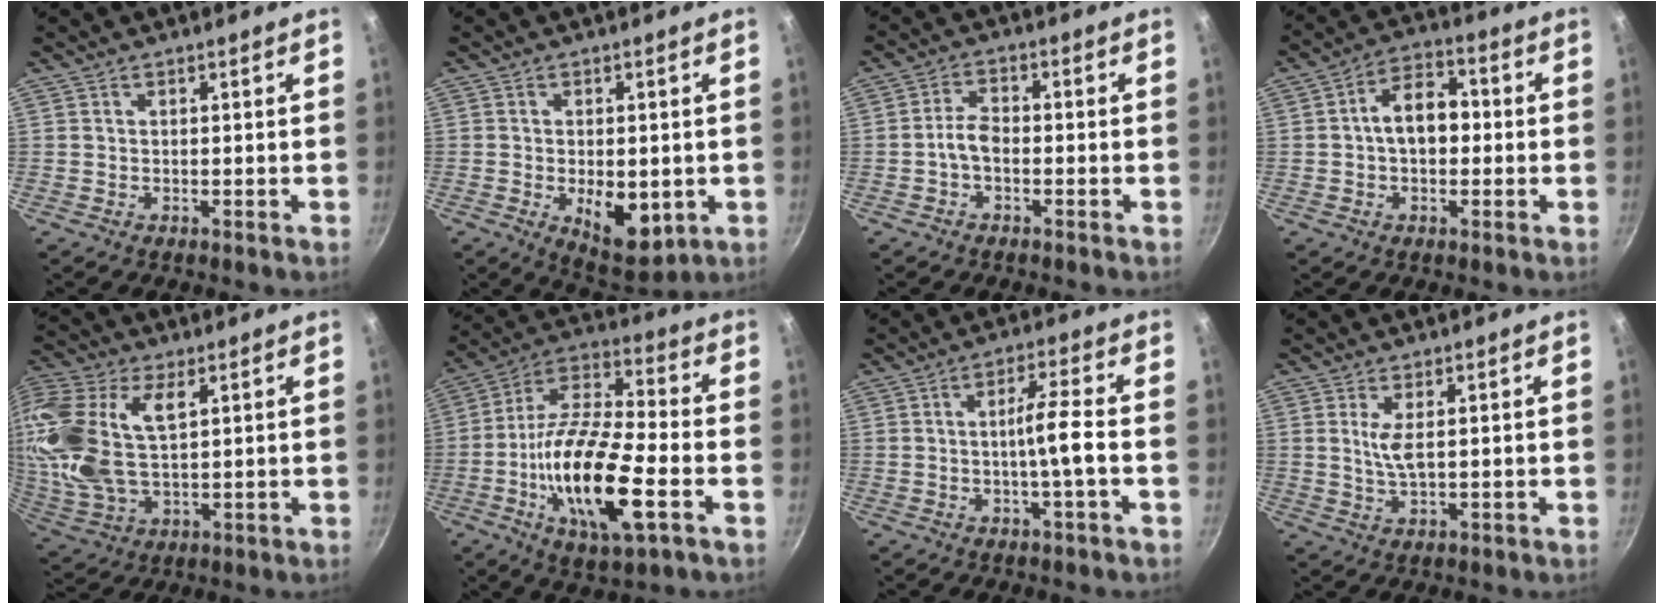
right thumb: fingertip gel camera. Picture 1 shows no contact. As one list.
[{"total": 10.2, "force": [-2.1, 5.5, 8.3], "torque": [-0.091, -0.011, -0.014]}, {"total": 3.8, "force": [-1.4, 2.1, 2.8], "torque": [-0.050, 0.023, -0.034]}, {"total": 8.6, "force": [0.0, 5.8, 6.4], "torque": [-0.067, 0.028, -0.011]}, {"total": 21.5, "force": [6.7, 12.3, 16.3], "torque": [-0.360, 0.004, 0.130]}, {"total": 21.1, "force": [-5.9, 7.2, 19.0], "torque": [-0.352, 0.023, -0.120]}, {"total": 6.1, "force": [-1.4, -0.2, 6.0], "torque": [-0.104, 0.018, -0.023]}, {"total": 3.7, "force": [1.0, 1.2, 3.3], "torque": [-0.065, -0.008, 0.021]}]